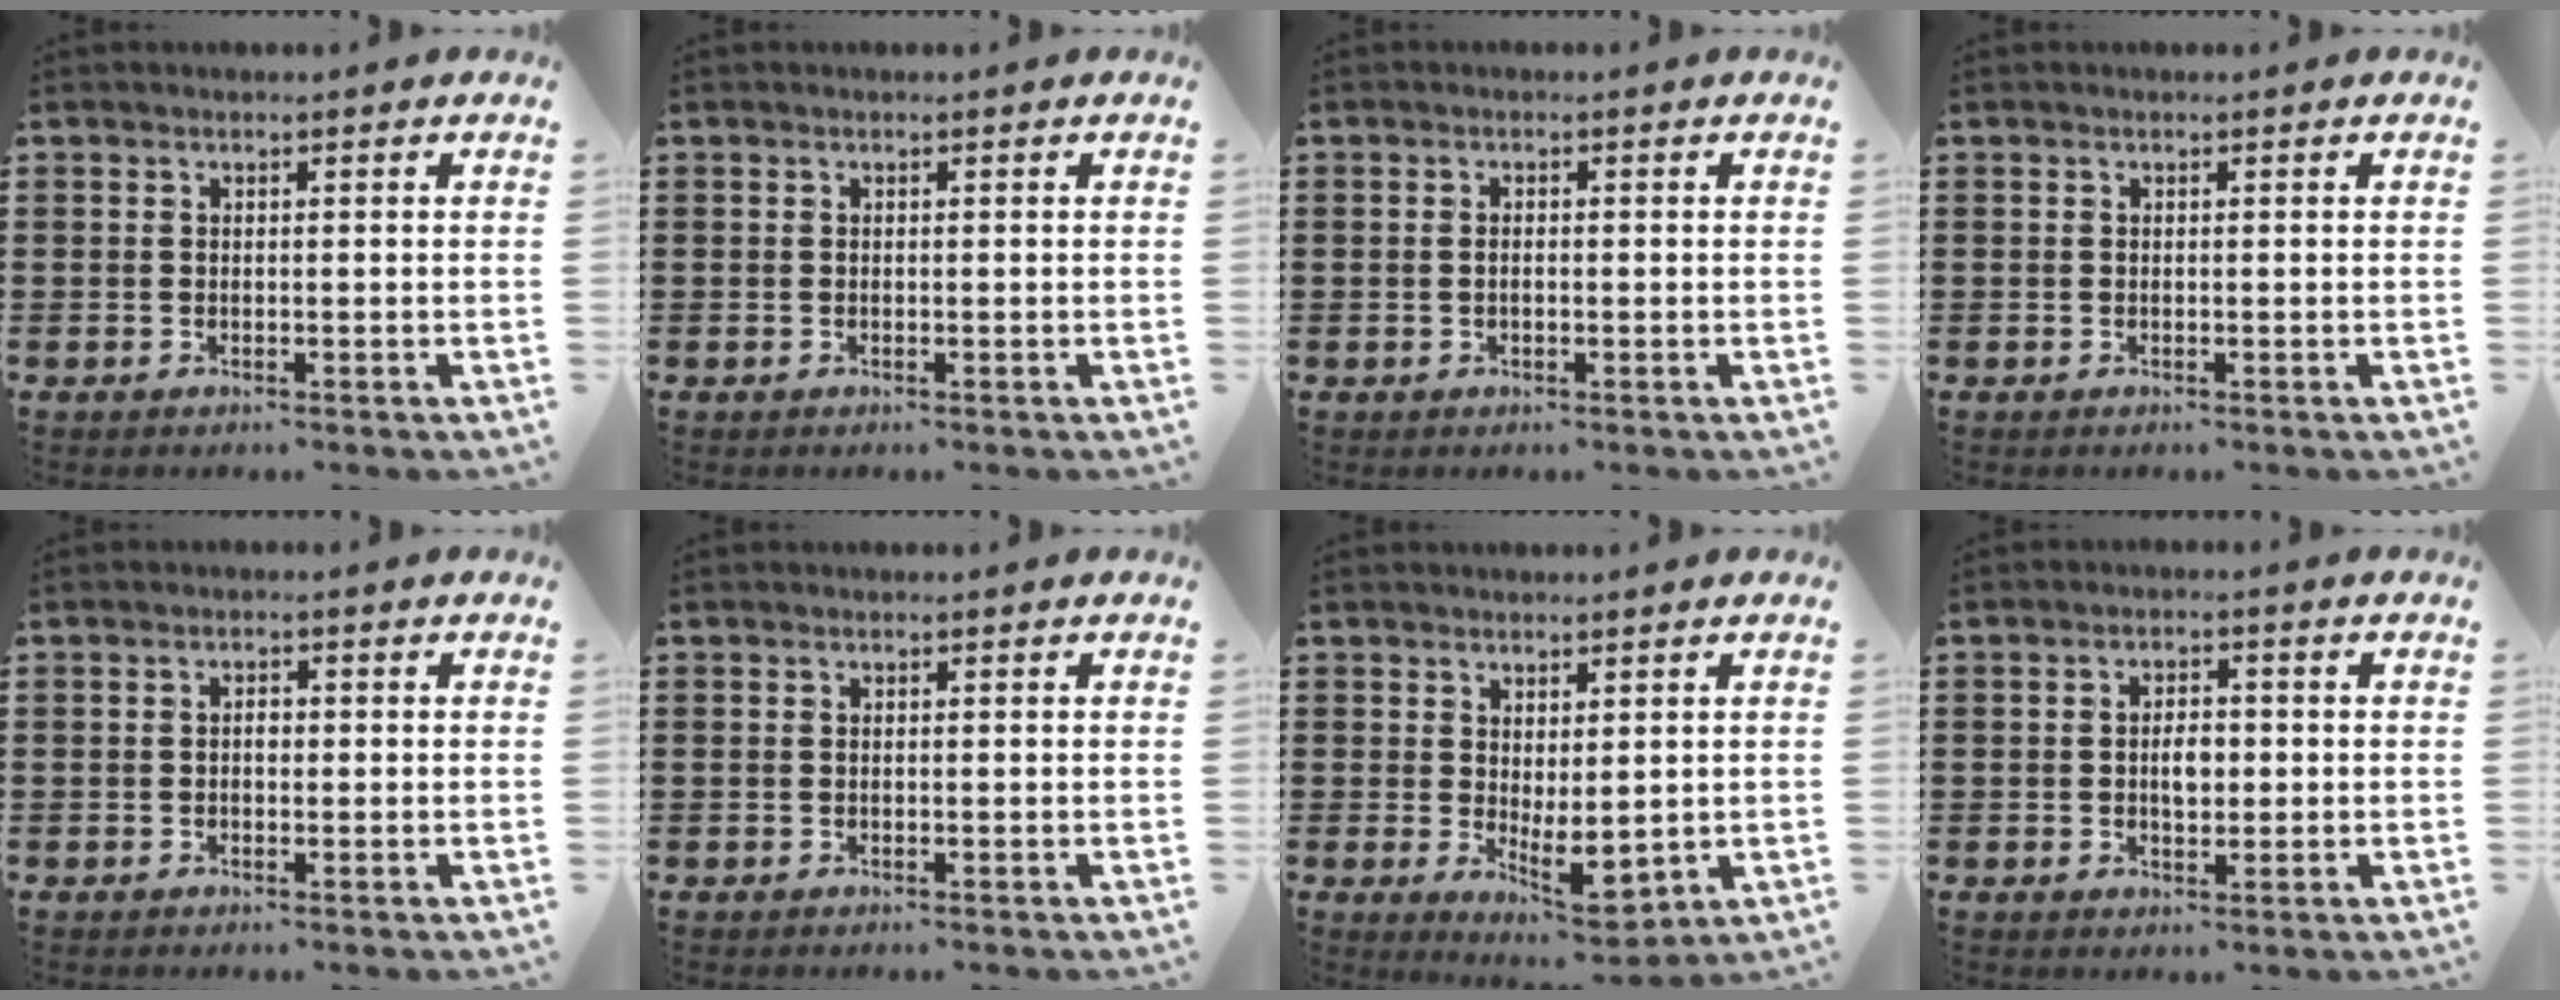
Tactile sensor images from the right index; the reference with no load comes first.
{"total": 0.0}
{"total": 1.0, "force": [-0.1, 0.5, 0.9], "torque": [-0.019, 0.003, -0.003]}
{"total": 0.0}
{"total": 1.1, "force": [-0.1, 0.7, 0.9], "torque": [-0.017, 0.001, -0.002]}
{"total": 0.0}
{"total": 4.0, "force": [0.2, 2.1, 3.5], "torque": [-0.055, 0.002, 0.004]}
{"total": 3.1, "force": [-0.1, 1.6, 2.7], "torque": [-0.042, 0.002, -0.004]}